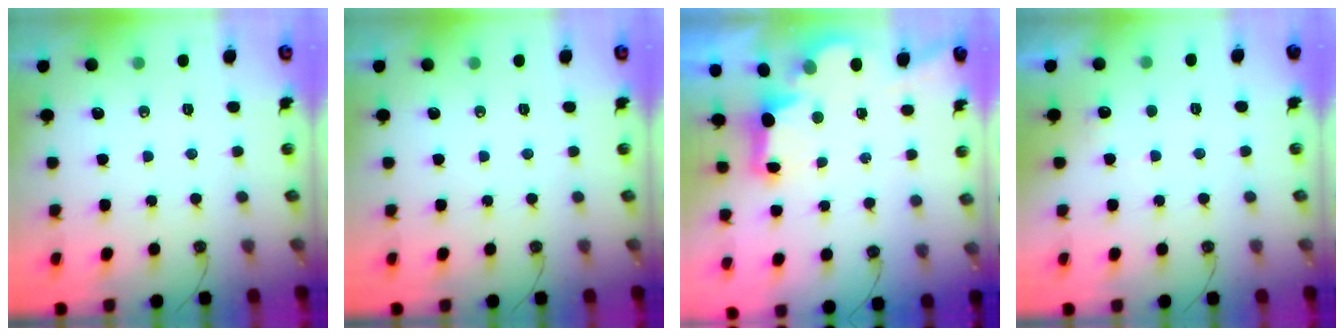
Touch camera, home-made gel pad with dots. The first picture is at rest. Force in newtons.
{"total": 0.0}
{"total": 3.0, "press": 2.8, "slide": 0.9}
{"total": 3.9, "press": 3.7, "slide": 1.2}